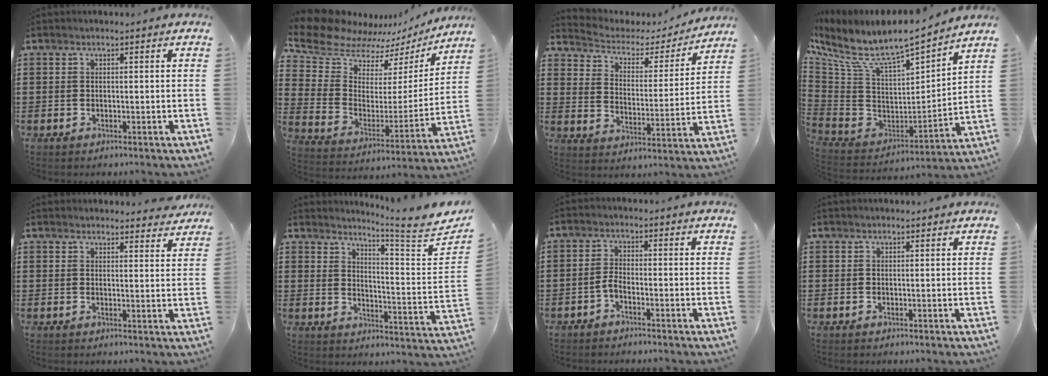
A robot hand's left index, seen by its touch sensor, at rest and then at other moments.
{"total": 10.2, "force": [8.9, 4.1, 2.8], "torque": [-0.098, -0.059, 0.155]}
{"total": 3.1, "force": [2.5, 1.6, 0.8], "torque": [-0.036, -0.020, 0.033]}
{"total": 8.6, "force": [7.0, 2.2, 4.6], "torque": [-0.120, -0.061, 0.114]}
{"total": 3.0, "force": [2.9, 0.2, 0.2], "torque": [-0.005, -0.012, 0.054]}
{"total": 6.1, "force": [5.5, -0.7, 2.7], "torque": [-0.052, -0.064, 0.085]}
{"total": 2.1, "force": [-1.4, 0.5, 1.4], "torque": [-0.034, 0.002, -0.031]}
{"total": 0.6, "force": [0.6, 0.2, 0.1], "torque": [-0.004, 0.002, 0.011]}